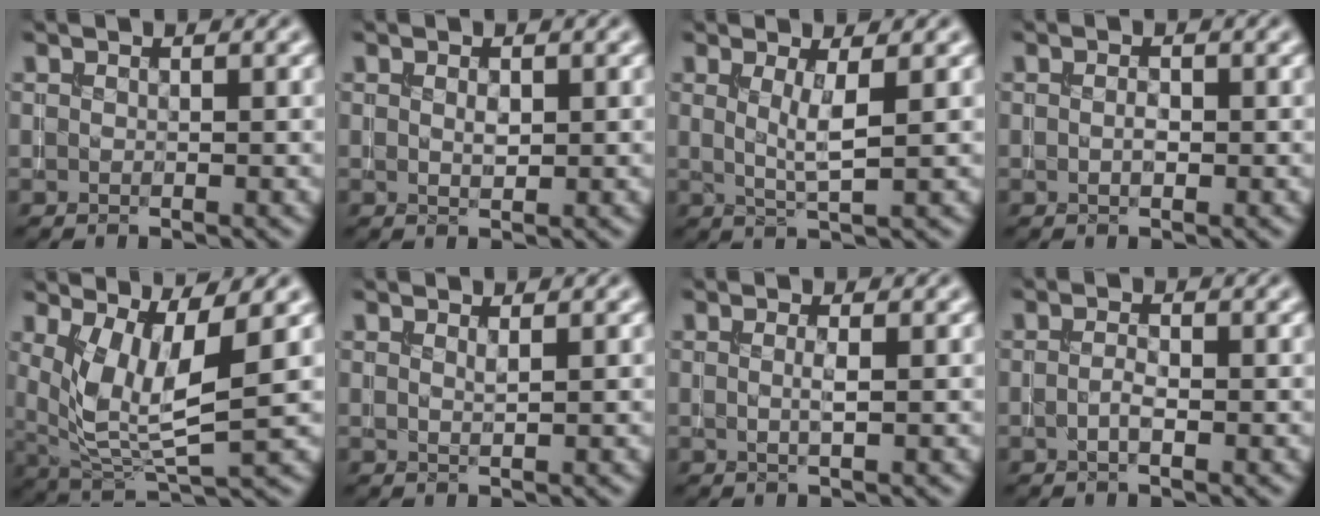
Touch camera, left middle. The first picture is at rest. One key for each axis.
{"total": 1.1, "fx": 0.3, "fy": 0.6, "fz": 0.9, "tx": -0.018, "ty": -0.001, "tz": 0.007}
{"total": 2.7, "fx": 0.7, "fy": 0.5, "fz": 2.6, "tx": -0.047, "ty": -0.006, "tz": 0.013}
{"total": 1.1, "fx": -0.1, "fy": 0.6, "fz": 1.0, "tx": -0.020, "ty": -0.001, "tz": -0.002}
{"total": 6.7, "fx": 1.8, "fy": 2.4, "fz": 6.0, "tx": -0.127, "ty": -0.018, "tz": 0.043}
{"total": 0.6, "fx": 0.4, "fy": 0.1, "fz": 0.4, "tx": -0.007, "ty": -0.004, "tz": 0.008}
{"total": 1.2, "fx": 0.0, "fy": 0.2, "fz": 1.1, "tx": -0.023, "ty": -0.001, "tz": -0.001}
{"total": 1.3, "fx": -0.4, "fy": 0.4, "fz": 1.2, "tx": -0.024, "ty": -0.001, "tz": -0.010}